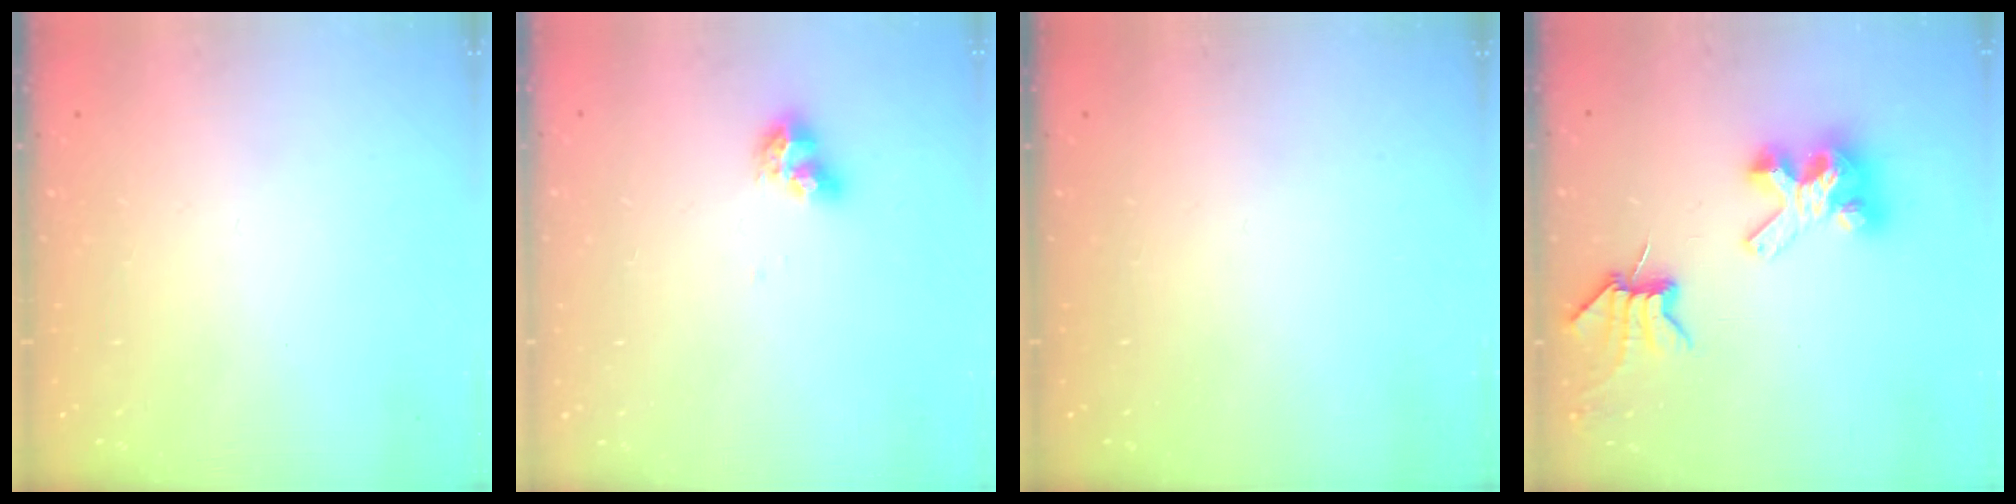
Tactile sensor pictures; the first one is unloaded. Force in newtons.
{"total": 7.1, "press": 7.1, "slide": 0.7}
{"total": 0.0}
{"total": 8.1, "press": 8.1, "slide": 0.6}